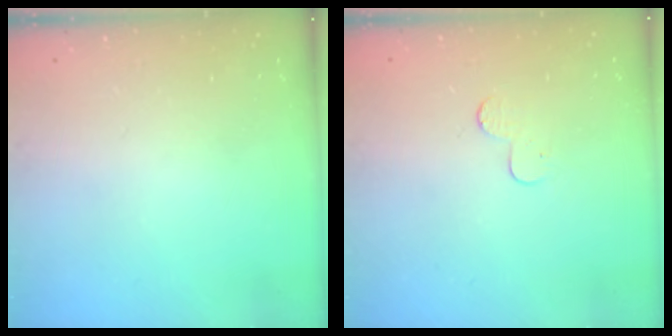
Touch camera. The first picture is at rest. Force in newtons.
{"total": 4.4, "press": 4.4, "slide": 0.4}